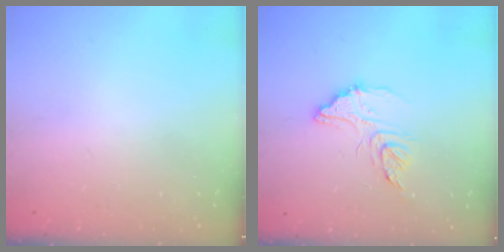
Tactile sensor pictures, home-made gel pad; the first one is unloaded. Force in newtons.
{"total": 13.1, "press": 13.1, "slide": 0.5}